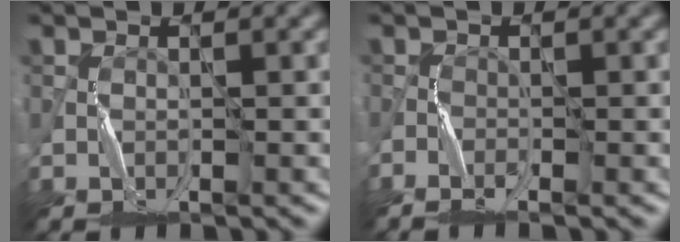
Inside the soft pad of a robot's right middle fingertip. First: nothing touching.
{"total": 1.3, "force": [-1.2, 0.2, 0.4], "torque": [-0.011, -0.006, -0.029]}